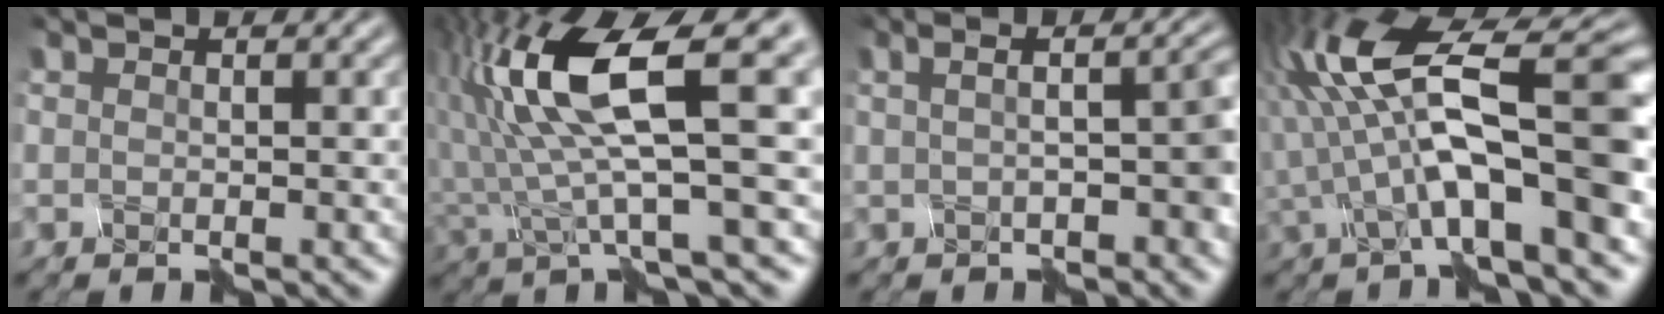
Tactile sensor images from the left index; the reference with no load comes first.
{"total": 10.4, "force": [2.1, 2.6, 9.8], "torque": [-0.192, 0.009, 0.046]}
{"total": 4.4, "force": [-0.8, 1.3, 4.1], "torque": [-0.042, 0.011, -0.011]}
{"total": 11.7, "force": [-1.3, 3.6, 11.0], "torque": [-0.190, 0.036, -0.029]}